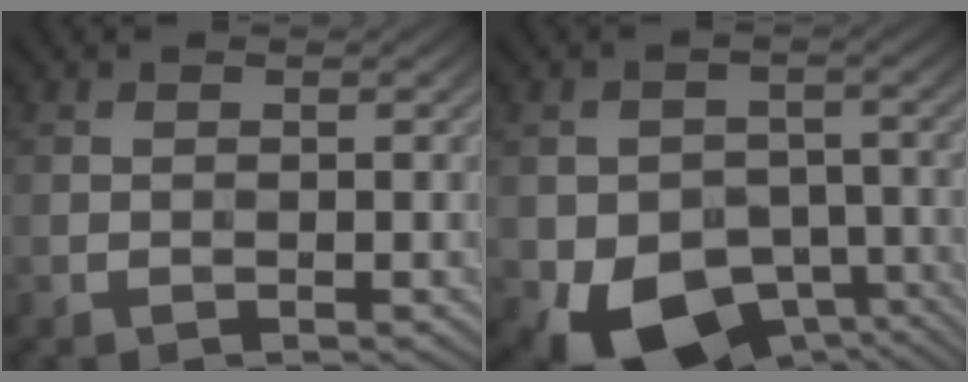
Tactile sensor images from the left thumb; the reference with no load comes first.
{"total": 12.0, "force": [-5.8, 8.2, 6.5], "torque": [-0.108, -0.031, -0.086]}